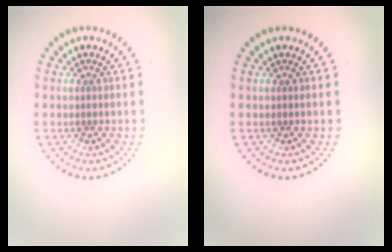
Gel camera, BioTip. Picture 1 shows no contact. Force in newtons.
{"total": 0.0}